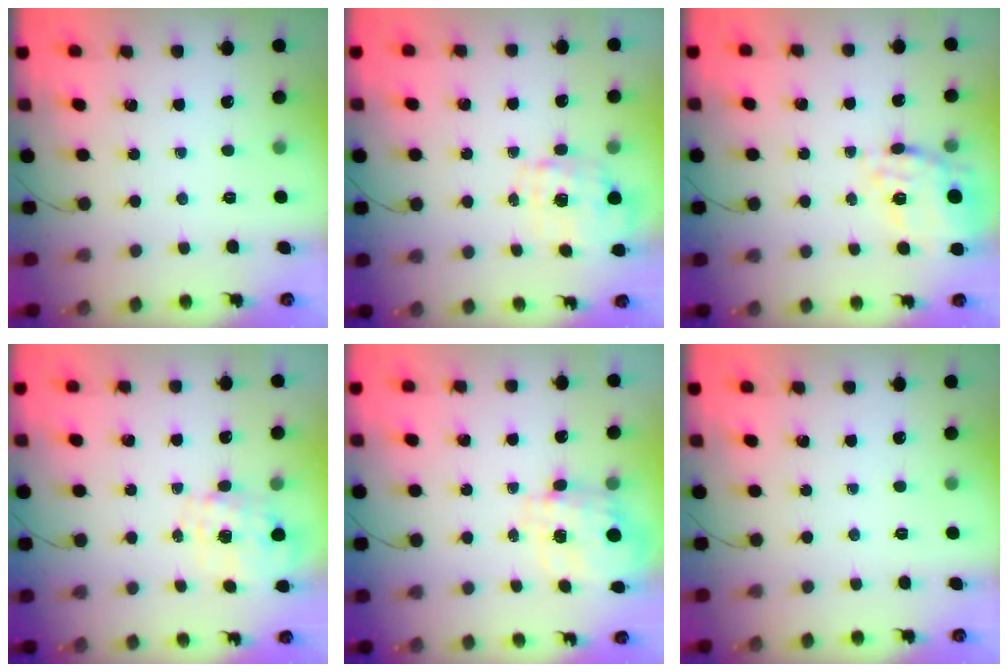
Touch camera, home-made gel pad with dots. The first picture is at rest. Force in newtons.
{"total": 1.5, "press": 1.5, "slide": 0.5}
{"total": 12.3, "press": 11.9, "slide": 3.0}
{"total": 7.0, "press": 6.9, "slide": 0.3}
{"total": 3.5, "press": 3.3, "slide": 1.0}
{"total": 0.0}